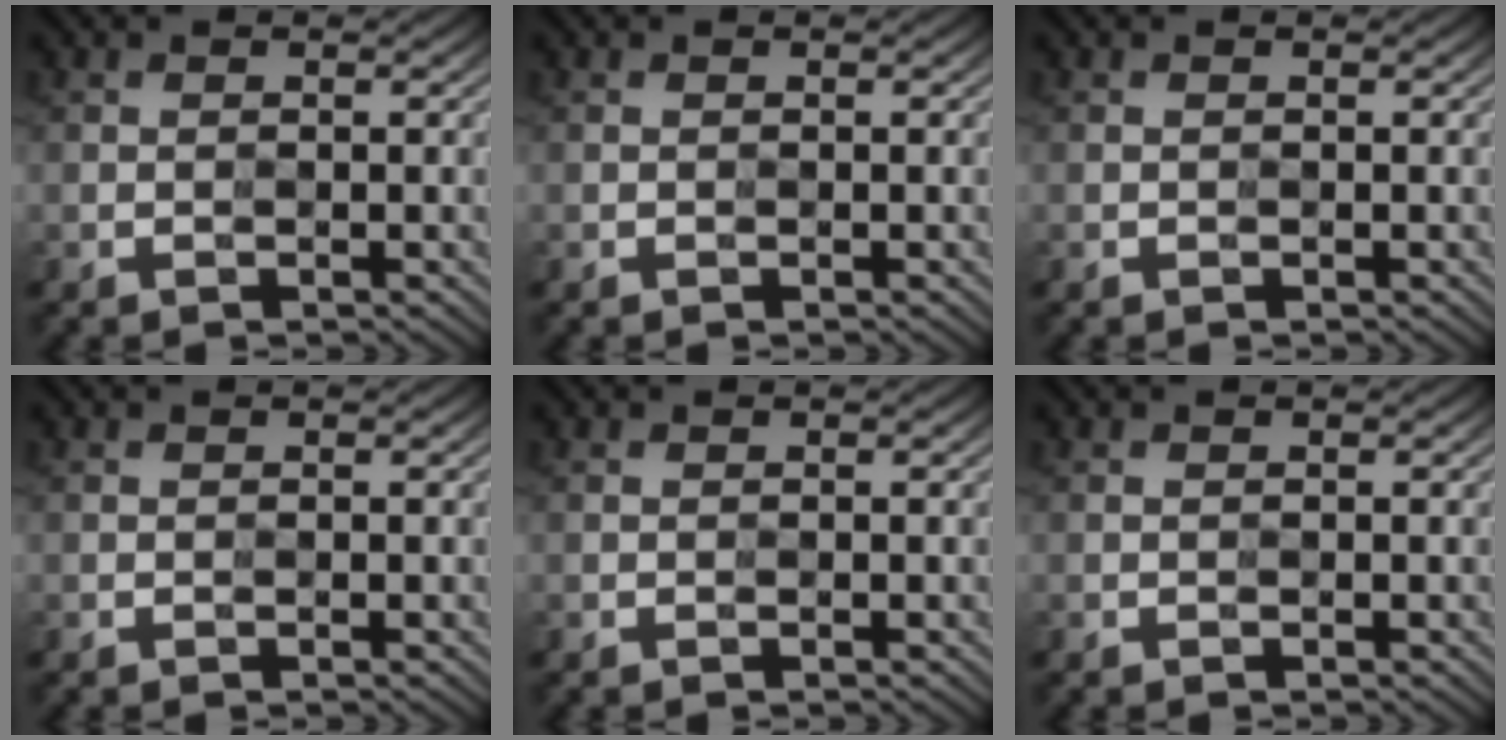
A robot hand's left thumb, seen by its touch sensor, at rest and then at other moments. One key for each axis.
{"total": 0.0}
{"total": 0.0}
{"total": 0.0}
{"total": 0.0}
{"total": 0.0}